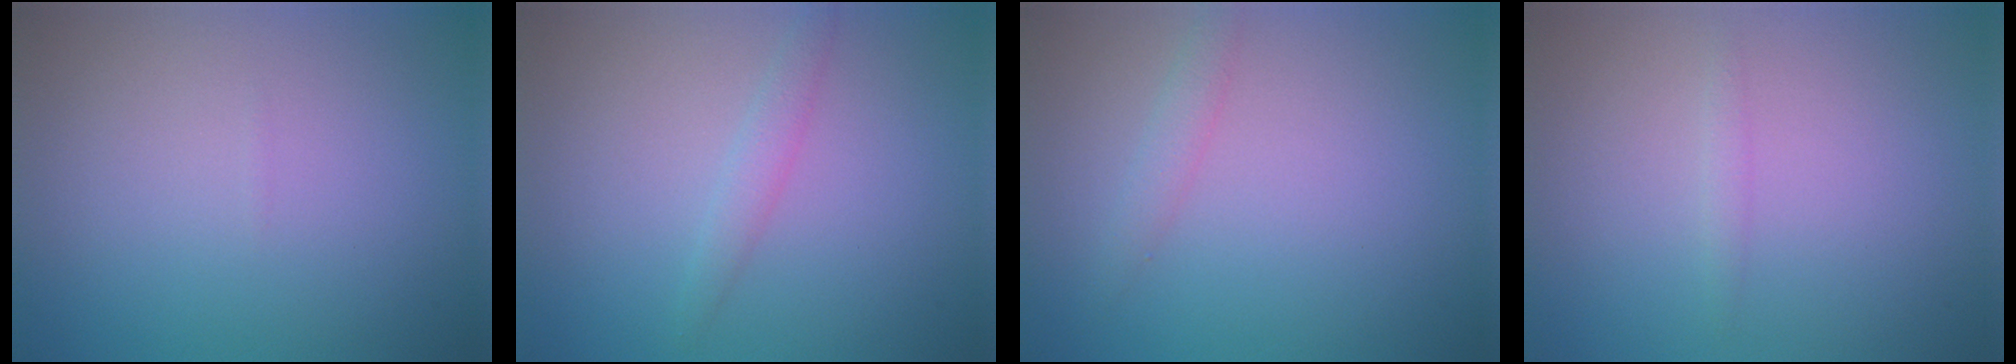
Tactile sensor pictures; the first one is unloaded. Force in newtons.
{"total": 1.4, "press": 1.4, "slide": 0.1}
{"total": 1.4, "press": 1.4, "slide": 0.1}
{"total": 0.7, "press": 0.7, "slide": 0.1}